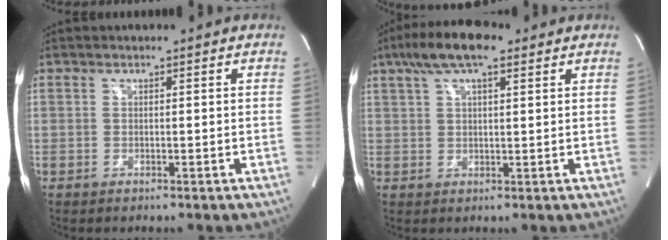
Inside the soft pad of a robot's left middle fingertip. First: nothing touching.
{"total": 8.8, "force": [5.5, 2.4, 6.4], "torque": [-0.127, 0.026, 0.093]}